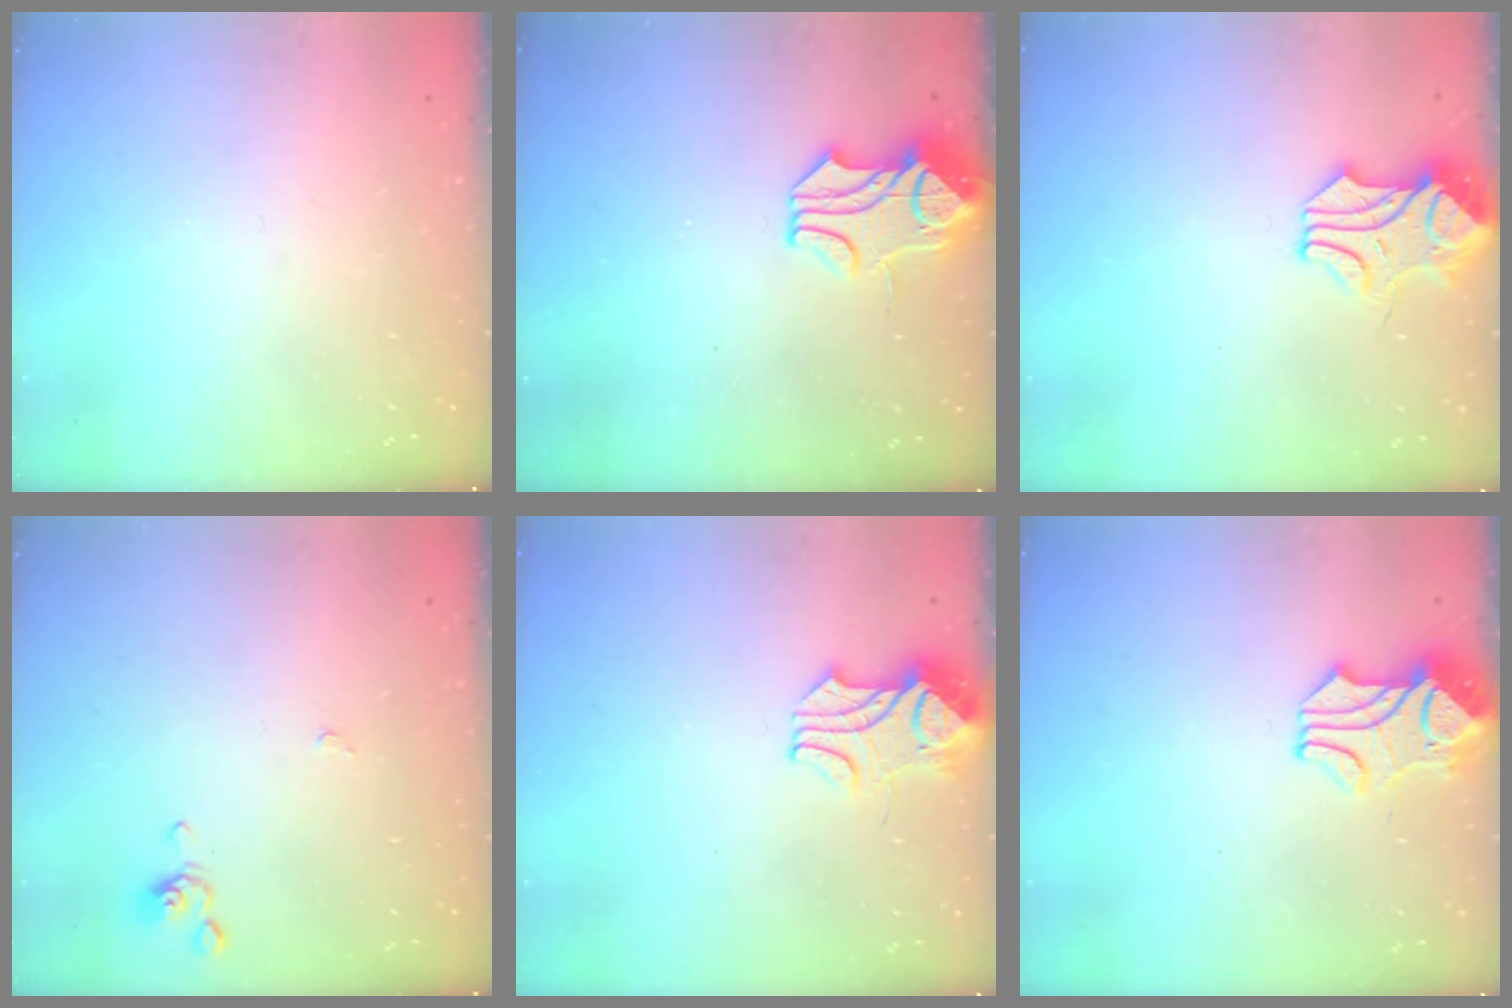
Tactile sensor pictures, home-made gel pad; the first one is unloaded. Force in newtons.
{"total": 1.6, "press": 0.8, "slide": 1.4}
{"total": 1.5, "press": 1.4, "slide": 0.6}
{"total": 0.0}
{"total": 2.4, "press": 2.2, "slide": 1.0}
{"total": 2.3, "press": 2.0, "slide": 1.2}